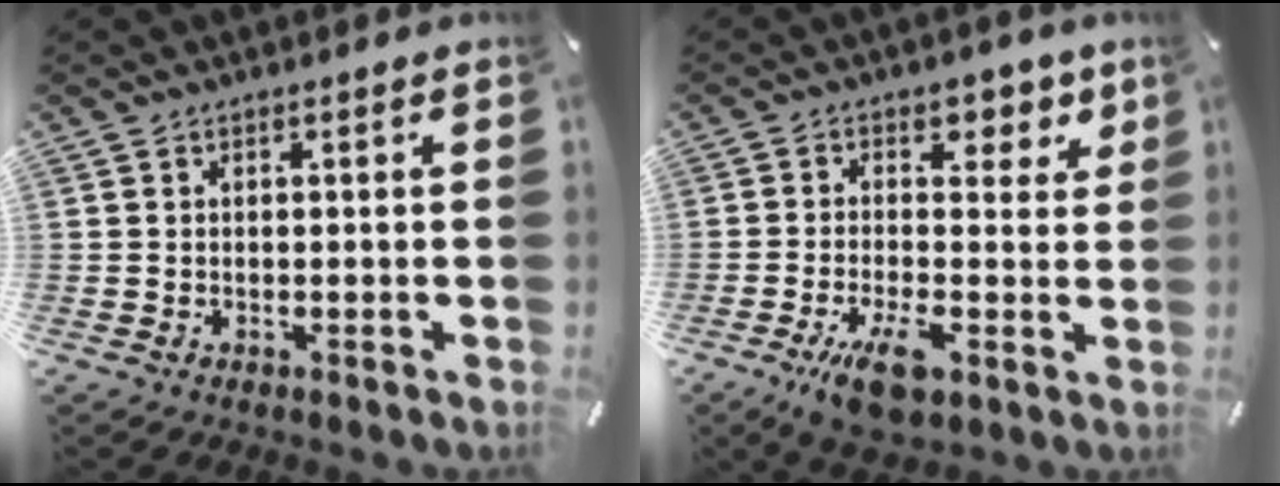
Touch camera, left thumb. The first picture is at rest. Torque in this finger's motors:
{"motor_torque": [1.45, 1.63, 0.24, 0.09, 0.07]}